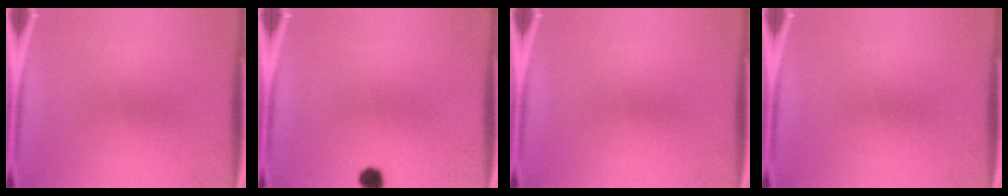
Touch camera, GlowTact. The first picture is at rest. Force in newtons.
{"total": 2.4}
{"total": 0.0}
{"total": 0.0}